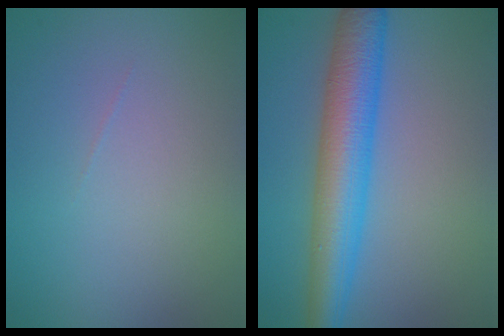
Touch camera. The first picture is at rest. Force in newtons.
{"total": 6.9, "press": 6.9, "slide": 0.2}